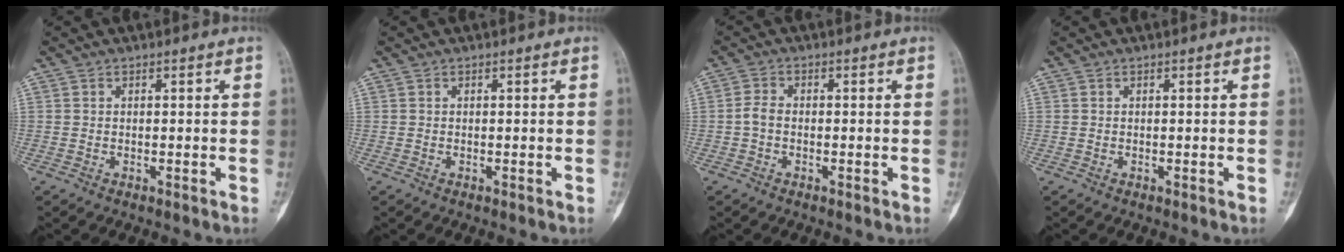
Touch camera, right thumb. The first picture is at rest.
{"total": 0.0}
{"total": 2.3, "force": [-0.6, 1.4, 1.7], "torque": [-0.034, 0.006, -0.018]}
{"total": 0.0}